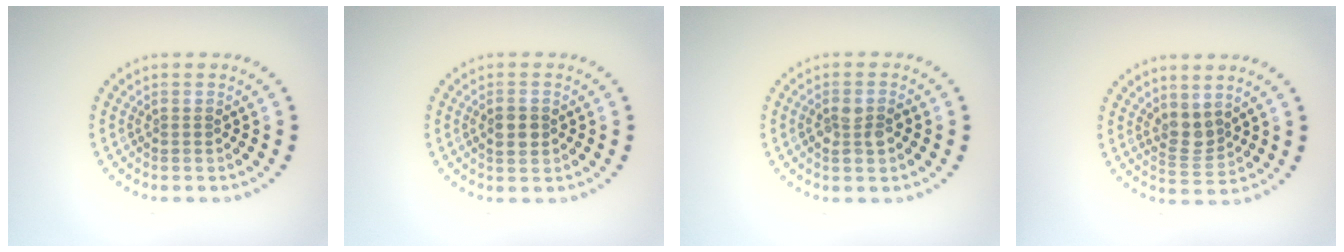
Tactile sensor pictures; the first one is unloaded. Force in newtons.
{"total": 2.0, "press": 2.0, "slide": 0.1}
{"total": 2.0, "press": 1.9, "slide": 0.4}
{"total": 2.3, "press": 1.8, "slide": 1.3}